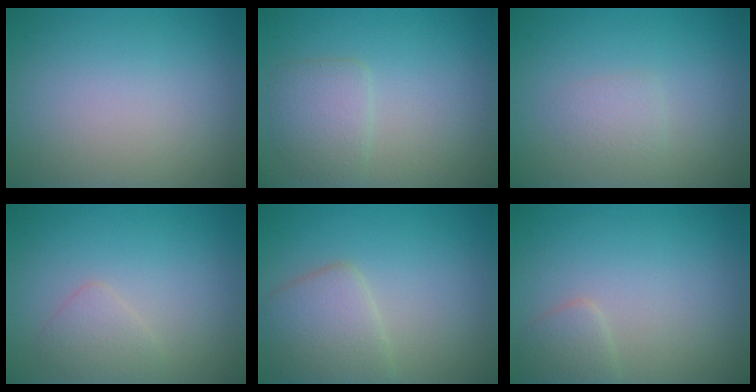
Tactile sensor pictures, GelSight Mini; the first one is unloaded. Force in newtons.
{"total": 2.4, "press": 2.4, "slide": 0.2}
{"total": 1.1, "press": 1.1, "slide": 0.1}
{"total": 1.5, "press": 1.5, "slide": 0.1}
{"total": 3.7, "press": 3.7, "slide": 0.2}
{"total": 1.5, "press": 1.5, "slide": 0.0}